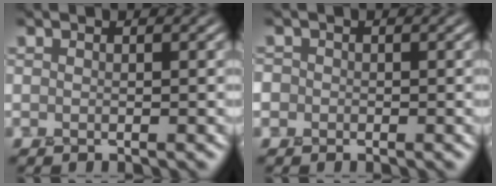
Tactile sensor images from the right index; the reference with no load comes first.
{"total": 1.0, "force": [-0.4, 0.7, -0.5], "torque": [0.014, 0.004, -0.008]}